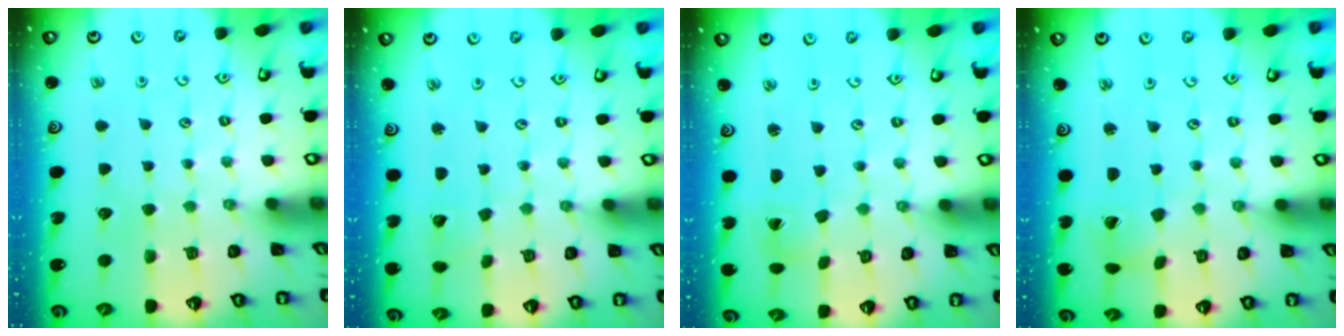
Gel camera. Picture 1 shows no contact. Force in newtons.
{"total": 2.0, "press": 2.0, "slide": 0.2}
{"total": 2.1, "press": 2.1, "slide": 0.2}
{"total": 2.0, "press": 2.0, "slide": 0.3}